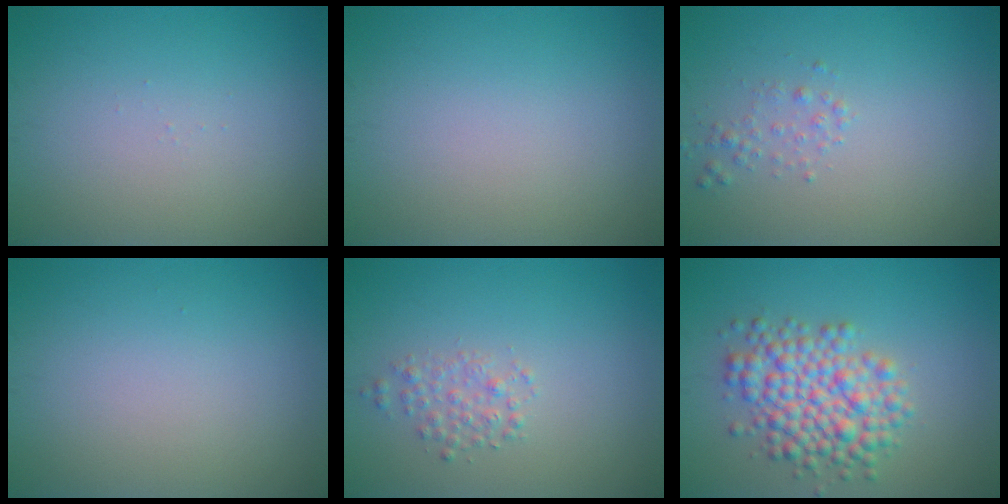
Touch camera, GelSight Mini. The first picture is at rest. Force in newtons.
{"total": 0.0}
{"total": 1.0, "press": 1.0, "slide": 0.0}
{"total": 0.0}
{"total": 1.6, "press": 1.6, "slide": 0.0}
{"total": 6.1, "press": 6.1, "slide": 0.2}